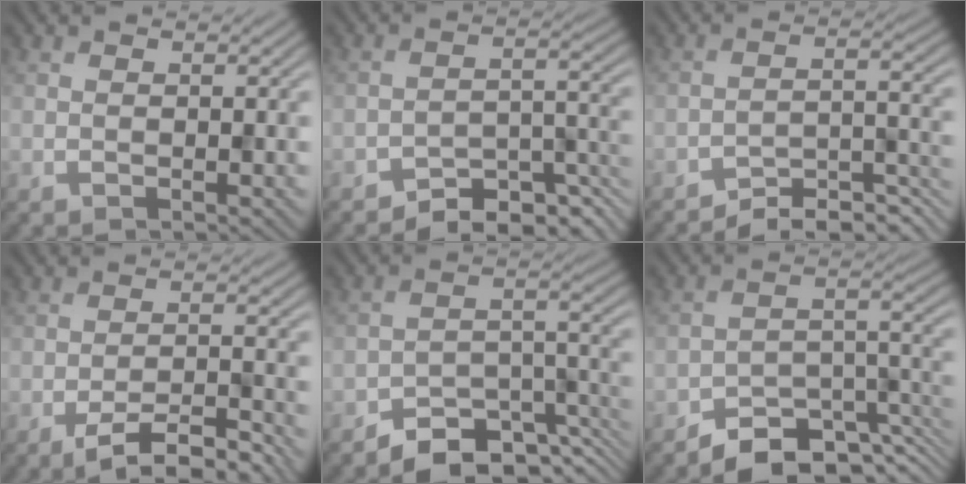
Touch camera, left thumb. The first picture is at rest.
{"total": 6.8, "force": [-5.7, 1.9, 3.2], "torque": [-0.039, 0.004, -0.097]}
{"total": 6.5, "force": [-5.6, 1.2, 3.1], "torque": [-0.044, 0.006, -0.094]}
{"total": 6.0, "force": [-4.2, 1.2, 4.1], "torque": [-0.066, 0.005, -0.070]}
{"total": 8.6, "force": [-7.0, 3.2, 3.9], "torque": [-0.043, 0.001, -0.129]}
{"total": 9.5, "force": [-7.7, 3.4, 4.4], "torque": [-0.051, -0.003, -0.139]}